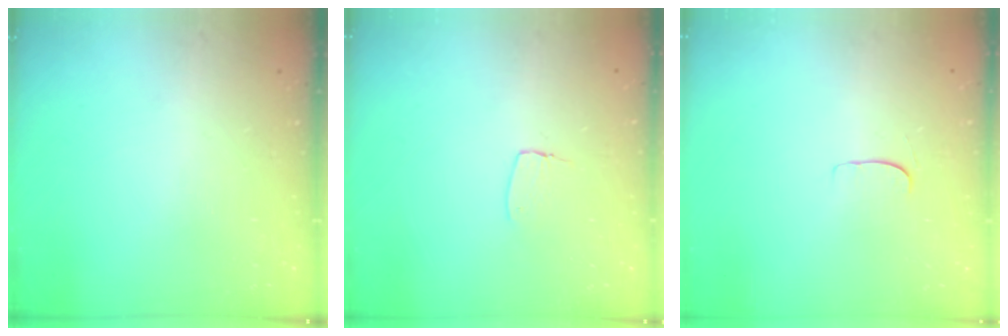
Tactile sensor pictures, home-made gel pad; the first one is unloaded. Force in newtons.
{"total": 5.6, "press": 5.5, "slide": 0.4}
{"total": 5.1, "press": 5.1, "slide": 0.4}